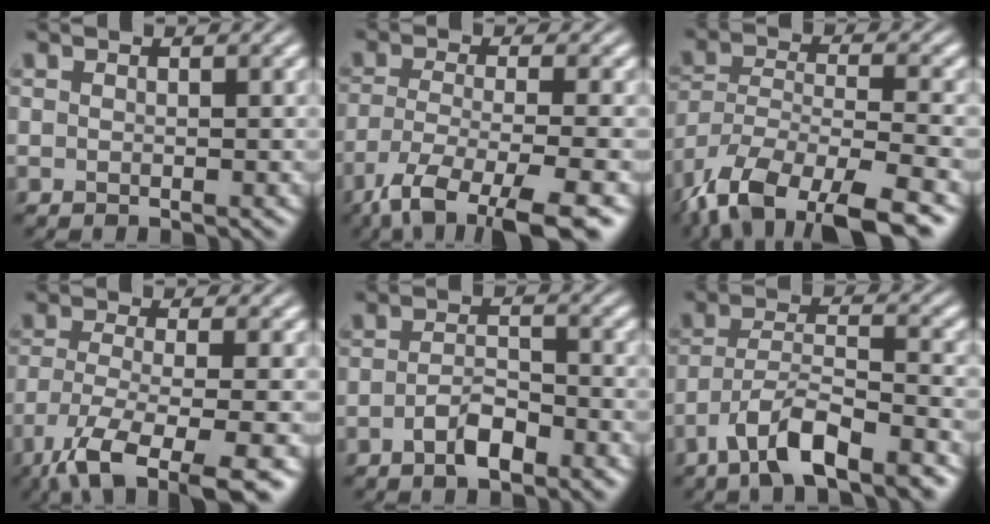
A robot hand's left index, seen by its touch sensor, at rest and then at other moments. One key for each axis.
{"total": 9.3, "fx": -6.4, "fy": 2.3, "fz": 6.4, "tx": -0.117, "ty": -0.012, "tz": -0.114}
{"total": 13.2, "fx": -9.7, "fy": 5.0, "fz": 7.5, "tx": -0.141, "ty": -0.022, "tz": -0.160}
{"total": 8.5, "fx": -5.4, "fy": 2.2, "fz": 6.1, "tx": -0.106, "ty": -0.011, "tz": -0.102}
{"total": 3.1, "fx": -1.8, "fy": 1.3, "fz": 2.2, "tx": -0.041, "ty": 0.004, "tz": -0.035}
{"total": 7.2, "fx": -4.8, "fy": 2.0, "fz": 4.9, "tx": -0.089, "ty": 0.005, "tz": -0.089}